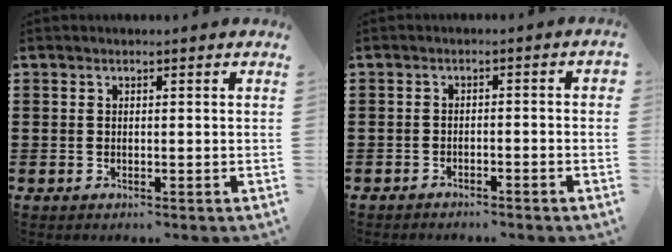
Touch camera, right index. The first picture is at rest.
{"total": 2.0, "force": [-2.0, 0.3, 0.2], "torque": [-0.010, 0.002, -0.044]}